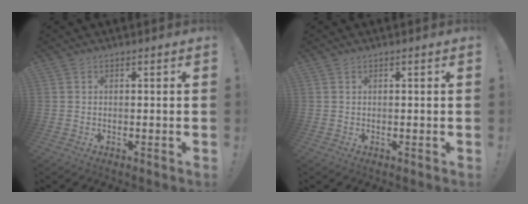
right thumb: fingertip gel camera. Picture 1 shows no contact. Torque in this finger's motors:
{"motor_torque": [0.14, 0.05, -0.63, 0.14, 0.07]}